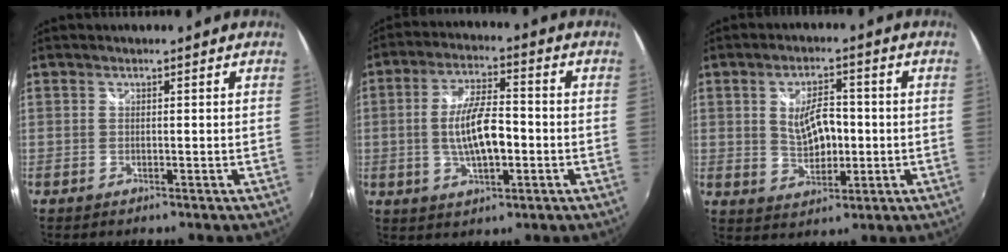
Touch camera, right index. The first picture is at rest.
{"total": 10.1, "force": [-1.6, 3.5, 9.3], "torque": [-0.180, 0.002, -0.023]}
{"total": 7.6, "force": [0.2, 3.9, 6.5], "torque": [-0.116, 0.003, 0.014]}